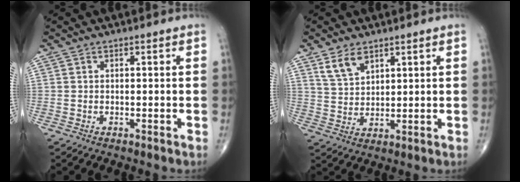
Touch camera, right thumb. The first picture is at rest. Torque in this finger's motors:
{"motor_torque": [-0.89, 0.93, 0.44, 0.37, 0.04]}